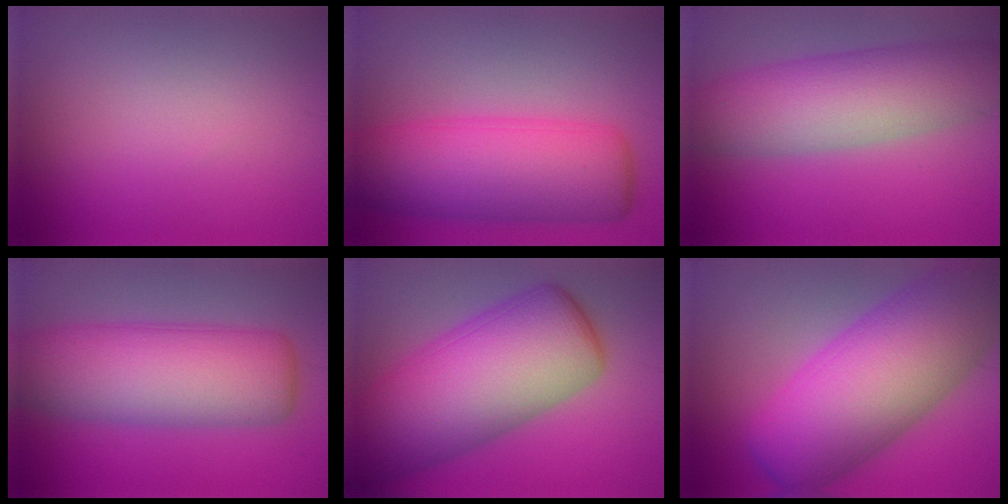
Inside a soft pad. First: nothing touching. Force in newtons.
{"total": 10.5, "press": 10.5, "slide": 0.3}
{"total": 9.1, "press": 9.1, "slide": 0.2}
{"total": 10.8, "press": 10.8, "slide": 0.4}
{"total": 14.4, "press": 14.4, "slide": 0.2}
{"total": 15.0, "press": 15.0, "slide": 0.5}